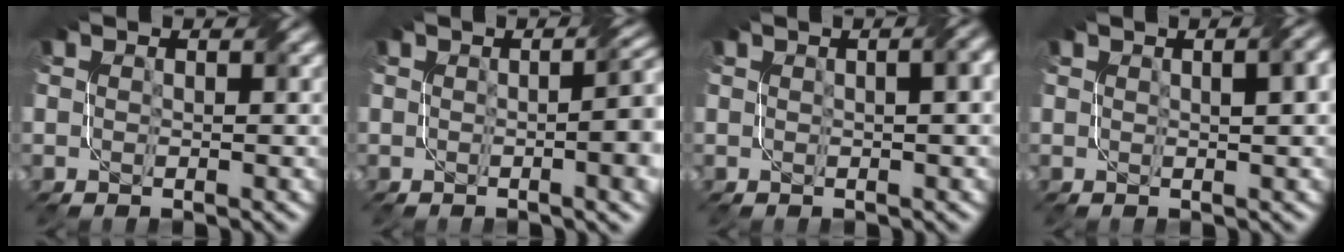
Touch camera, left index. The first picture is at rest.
{"total": 7.0, "force": [-0.2, 2.6, 6.5], "torque": [-0.041, 0.011, -0.004]}
{"total": 4.7, "force": [1.4, 2.2, 4.0], "torque": [-0.024, 0.031, -0.004]}
{"total": 4.4, "force": [1.4, 1.7, 3.8], "torque": [-0.027, 0.025, 0.003]}